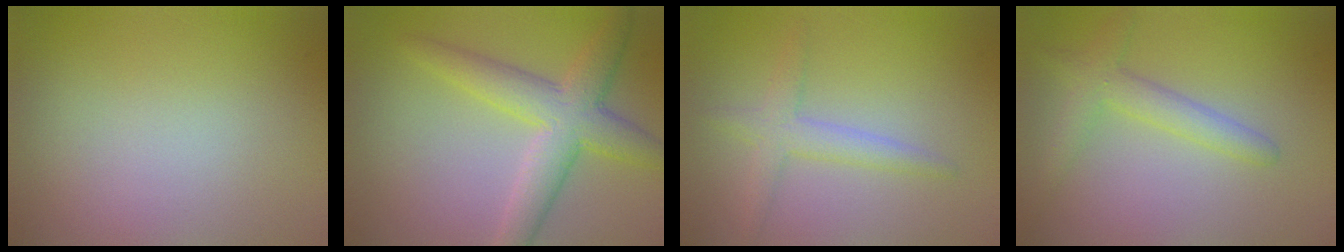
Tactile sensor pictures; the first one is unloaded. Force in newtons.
{"total": 5.3, "press": 5.3, "slide": 0.2}
{"total": 2.5, "press": 2.5, "slide": 0.1}
{"total": 2.8, "press": 2.8, "slide": 0.3}